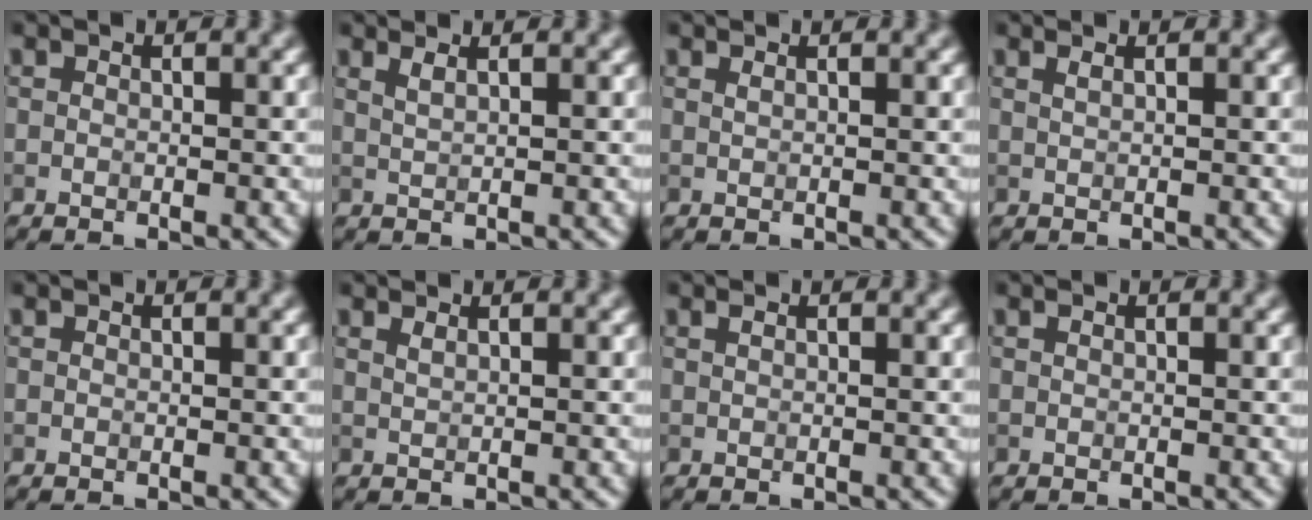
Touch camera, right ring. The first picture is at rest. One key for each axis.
{"total": 1.9, "fx": 1.2, "fy": 0.8, "fz": 1.3, "tx": -0.013, "ty": 0.002, "tz": 0.005}
{"total": 0.8, "fx": 0.5, "fy": 0.3, "fz": 0.5, "tx": -0.005, "ty": -0.002, "tz": 0.002}
{"total": 1.2, "fx": 0.7, "fy": 0.5, "fz": 0.8, "tx": -0.008, "ty": 0.001, "tz": 0.001}
{"total": 0.0}
{"total": 1.2, "fx": 0.8, "fy": 0.4, "fz": 0.7, "tx": -0.008, "ty": 0.001, "tz": 0.004}
{"total": 0.8, "fx": 0.4, "fy": 0.3, "fz": 0.6, "tx": -0.007, "ty": 0.001, "tz": 0.003}
{"total": 0.0}